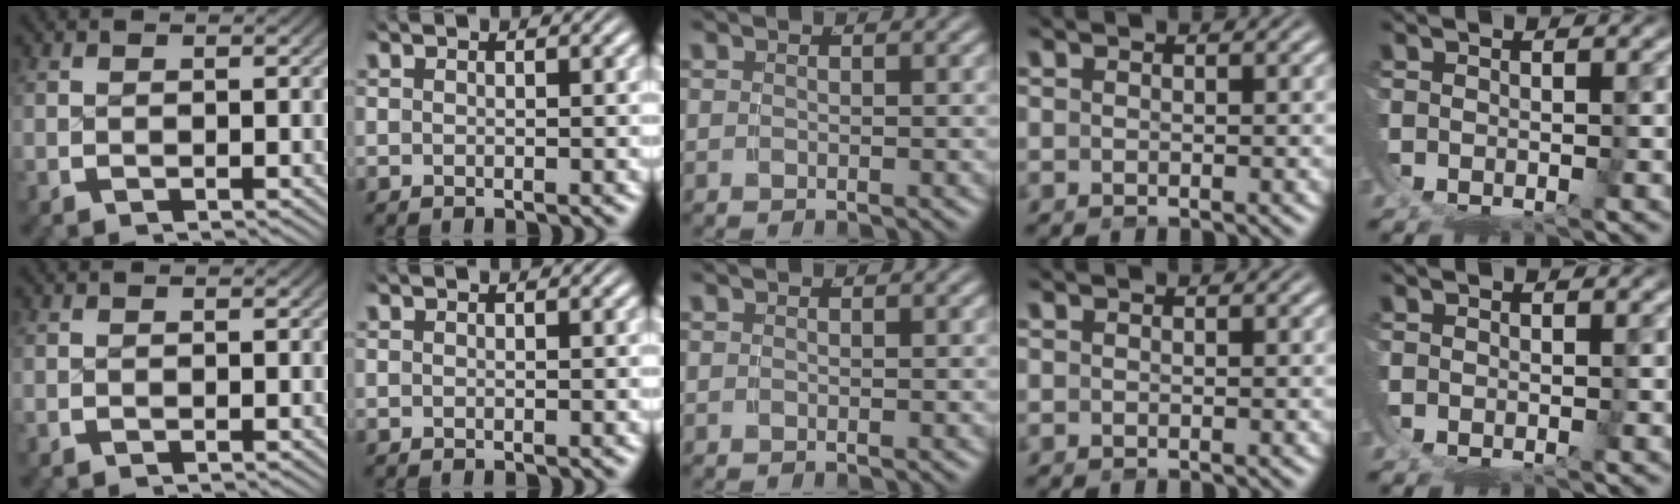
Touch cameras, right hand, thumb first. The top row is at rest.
{}